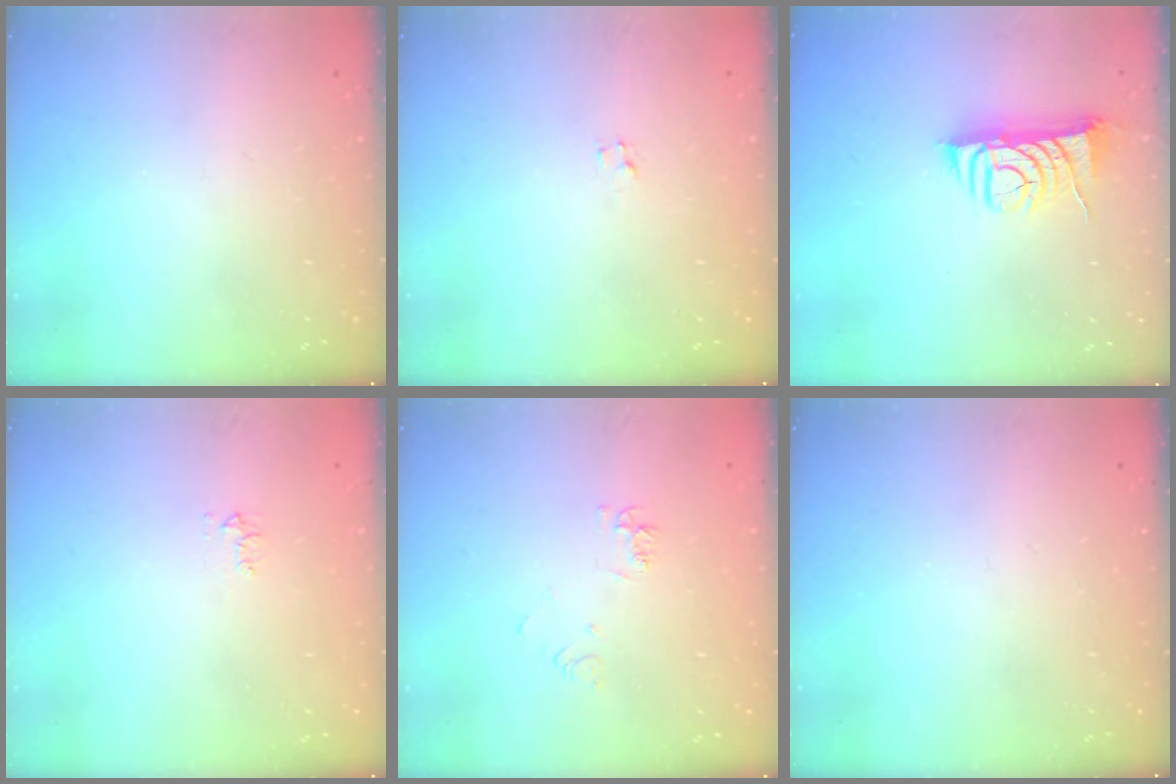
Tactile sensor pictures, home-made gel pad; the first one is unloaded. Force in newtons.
{"total": 2.0, "press": 2.0, "slide": 0.2}
{"total": 7.9, "press": 7.8, "slide": 1.2}
{"total": 3.8, "press": 3.7, "slide": 0.7}
{"total": 6.1, "press": 6.0, "slide": 0.7}
{"total": 0.0}